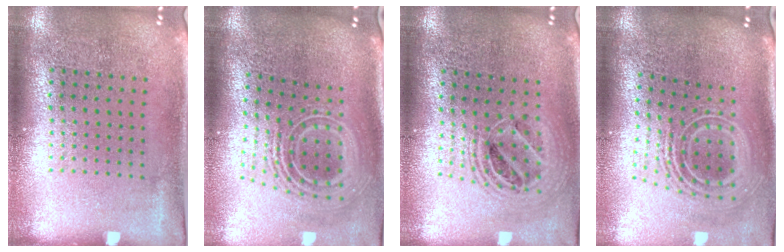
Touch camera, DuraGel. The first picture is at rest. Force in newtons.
{"total": 2.7, "press": 1.8, "slide": 2.0}
{"total": 1.9, "press": 1.6, "slide": 1.1}
{"total": 2.7, "press": 1.8, "slide": 2.0}